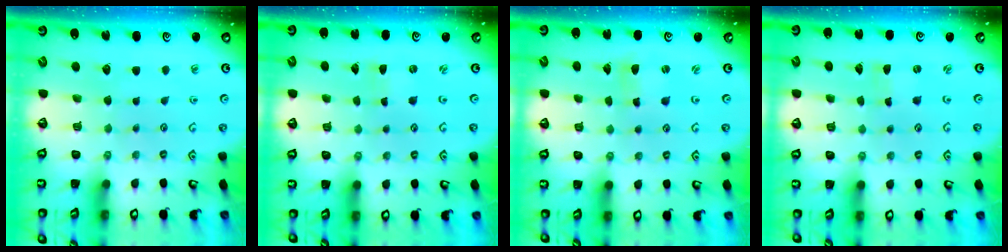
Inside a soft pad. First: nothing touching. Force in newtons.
{"total": 0.0}
{"total": 1.8, "press": 1.8, "slide": 0.2}
{"total": 0.0}